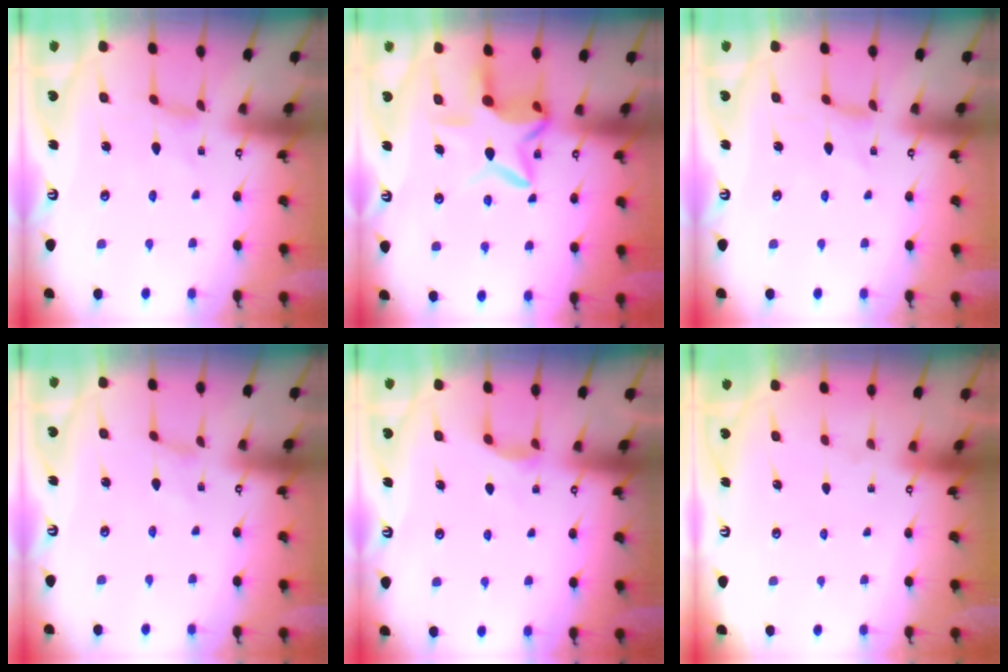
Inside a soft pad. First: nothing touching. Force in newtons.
{"total": 11.0, "press": 11.0, "slide": 1.0}
{"total": 0.0}
{"total": 0.7, "press": 0.7, "slide": 0.2}
{"total": 2.6, "press": 2.5, "slide": 0.4}
{"total": 0.0}